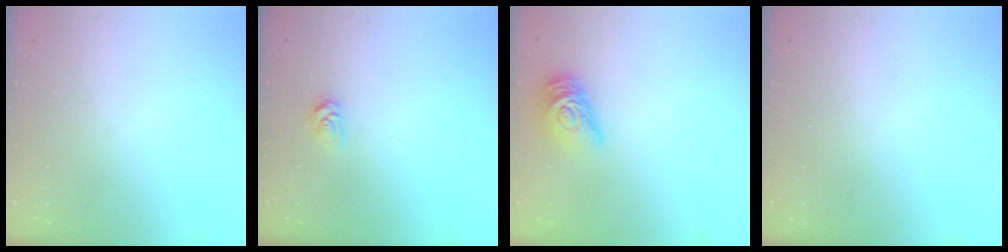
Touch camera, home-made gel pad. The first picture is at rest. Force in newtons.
{"total": 3.2, "press": 3.2, "slide": 0.5}
{"total": 12.2, "press": 12.2, "slide": 0.6}
{"total": 0.0}